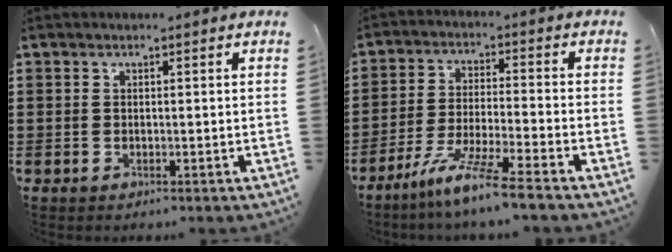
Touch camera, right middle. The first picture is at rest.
{"total": 8.2, "force": [-6.7, -0.7, 4.7], "torque": [-0.100, -0.017, -0.131]}